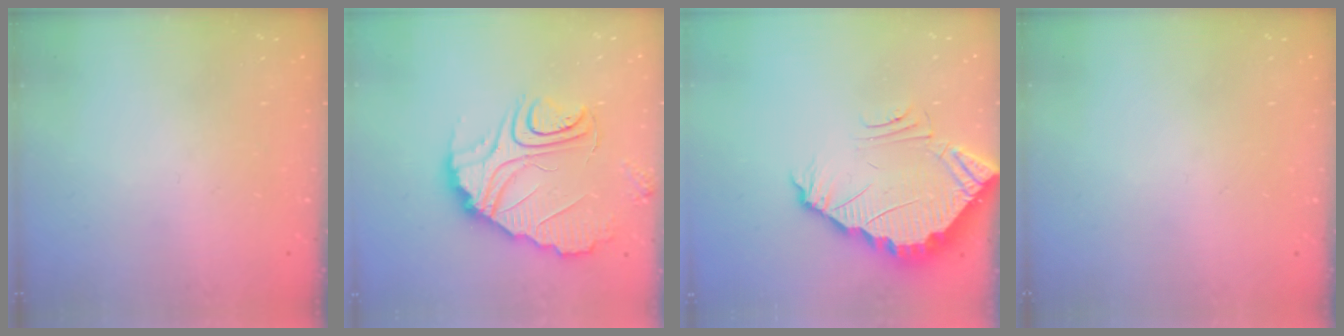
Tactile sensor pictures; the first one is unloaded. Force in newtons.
{"total": 12.4, "press": 12.4, "slide": 1.1}
{"total": 4.0, "press": 3.9, "slide": 0.3}
{"total": 0.0}